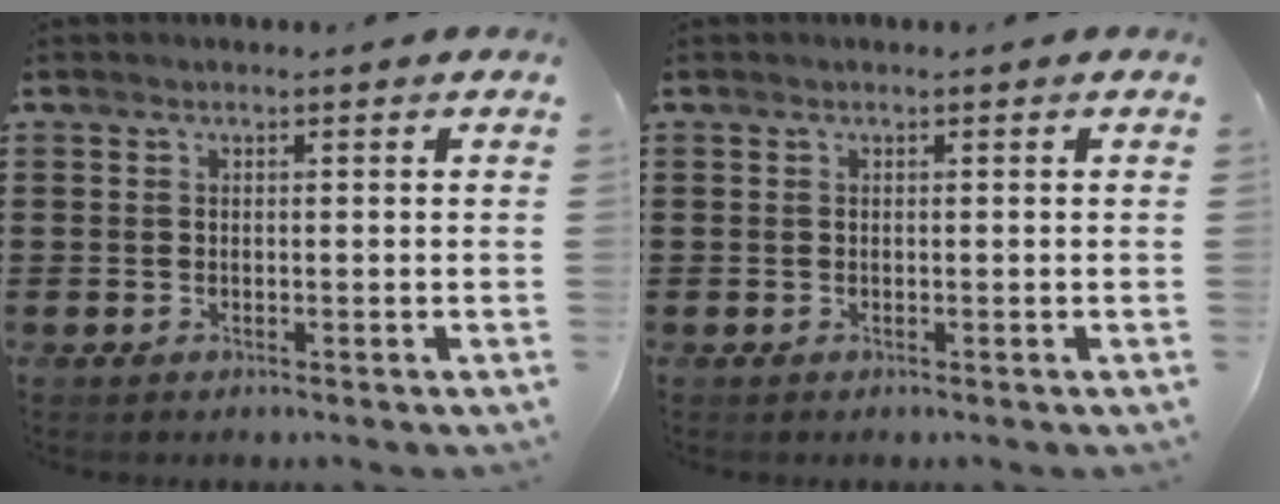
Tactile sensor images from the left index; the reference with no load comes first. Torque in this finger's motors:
{"motor_torque": [0.00, 0.00, 0.00, 0.00]}